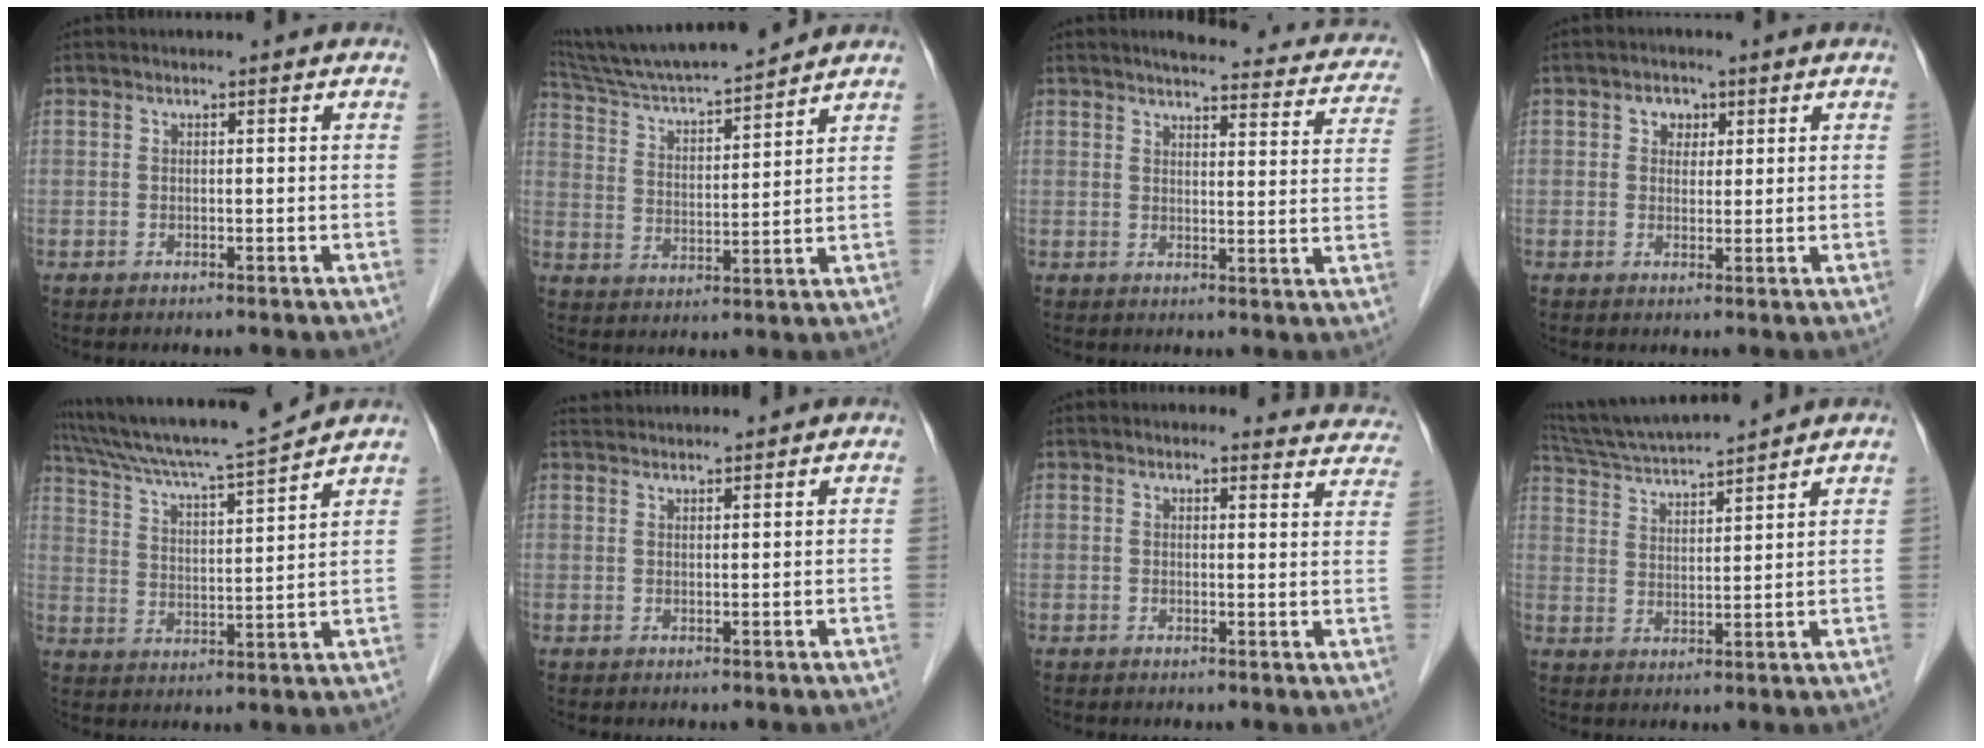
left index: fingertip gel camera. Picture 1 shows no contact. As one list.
[{"total": 15.4, "force": [14.2, 0.3, 6.0], "torque": [-0.111, 0.011, 0.242]}, {"total": 18.9, "force": [17.2, 4.1, 6.6], "torque": [-0.052, -0.020, 0.181]}, {"total": 2.2, "force": [0.8, 1.8, 0.9], "torque": [-0.012, 0.005, 0.008]}, {"total": 14.0, "force": [12.9, -1.7, 5.1], "torque": [-0.099, -0.004, 0.216]}, {"total": 4.3, "force": [4.2, 0.1, 0.8], "torque": [-0.012, 0.037, 0.071]}, {"total": 8.7, "force": [8.5, 2.1, 0.1], "torque": [0.043, -0.022, 0.055]}, {"total": 12.2, "force": [11.3, -0.4, 4.5], "torque": [-0.089, 0.019, 0.198]}]